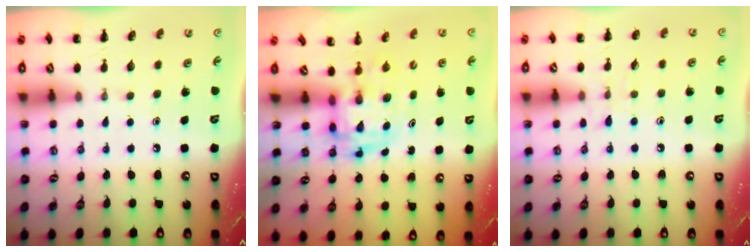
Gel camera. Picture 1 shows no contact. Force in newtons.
{"total": 2.8, "press": 2.7, "slide": 0.5}
{"total": 6.3, "press": 5.7, "slide": 2.7}